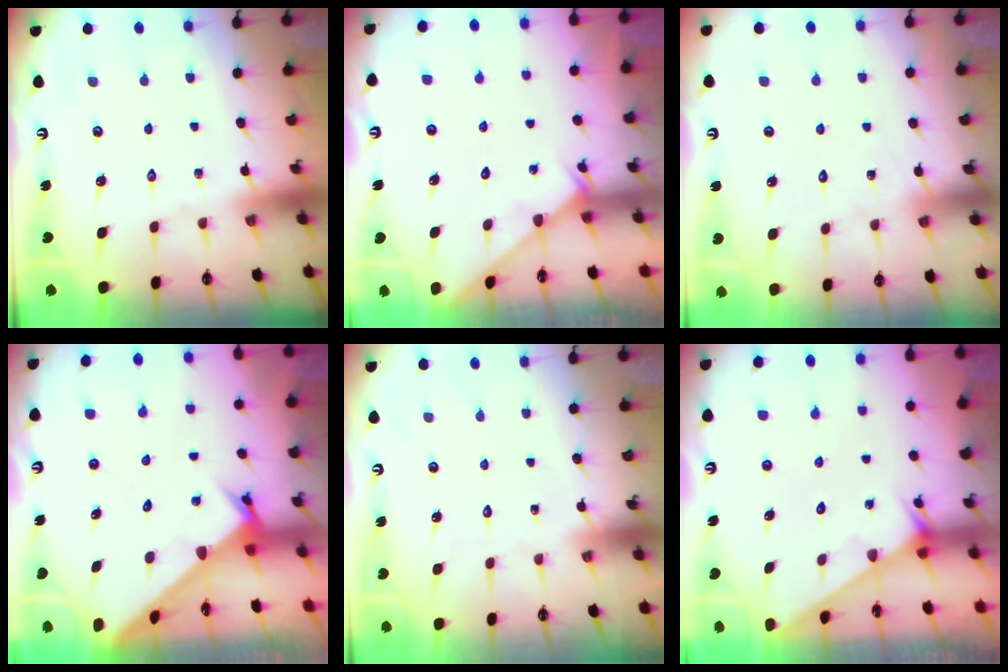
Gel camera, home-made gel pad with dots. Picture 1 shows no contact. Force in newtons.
{"total": 2.6, "press": 2.5, "slide": 0.3}
{"total": 6.3, "press": 6.3, "slide": 0.6}
{"total": 2.6, "press": 2.6, "slide": 0.3}
{"total": 1.7, "press": 1.7, "slide": 0.1}
{"total": 1.8, "press": 1.8, "slide": 0.1}